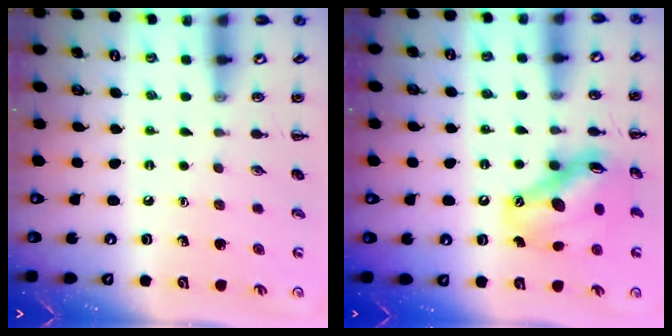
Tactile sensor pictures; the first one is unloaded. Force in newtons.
{"total": 13.5, "press": 12.9, "slide": 3.8}